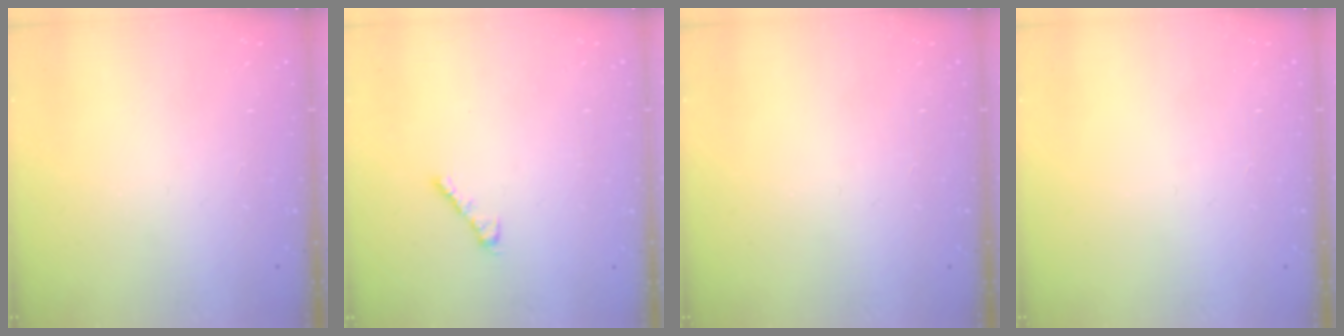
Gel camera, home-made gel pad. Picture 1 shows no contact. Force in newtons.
{"total": 4.1, "press": 4.1, "slide": 0.9}
{"total": 0.0}
{"total": 0.0}